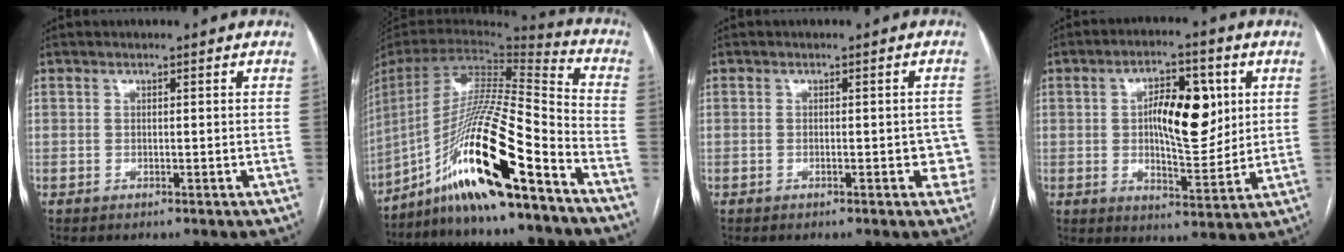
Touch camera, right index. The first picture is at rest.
{"total": 21.6, "force": [-13.7, 0.6, 16.6], "torque": [-0.329, -0.014, -0.253]}
{"total": 3.2, "force": [-0.9, 1.6, 2.6], "torque": [-0.017, 0.010, -0.008]}
{"total": 11.0, "force": [2.3, 4.2, 10.0], "torque": [-0.162, 0.014, 0.040]}